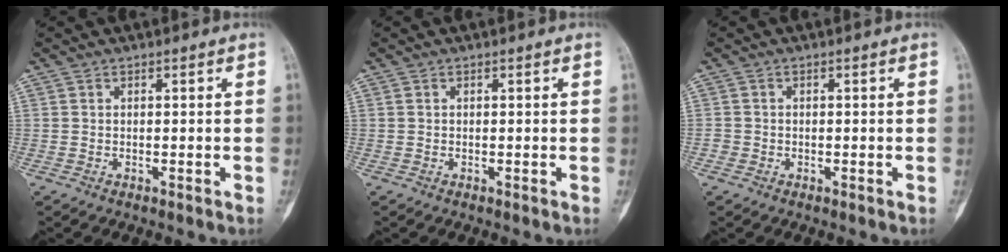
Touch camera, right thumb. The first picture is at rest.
{"total": 0.0}
{"total": 1.0, "force": [-0.4, 0.9, 0.0], "torque": [0.005, 0.003, -0.012]}